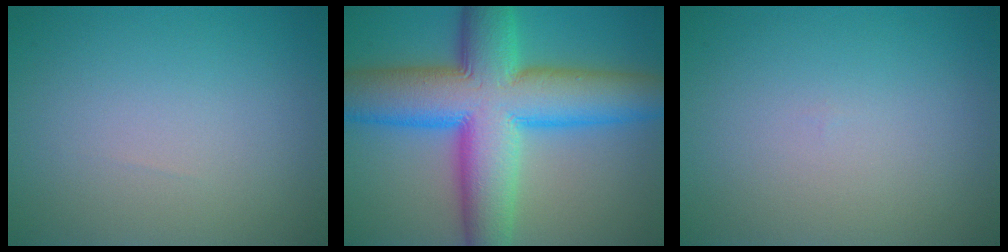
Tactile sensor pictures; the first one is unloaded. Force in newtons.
{"total": 14.2, "press": 14.2, "slide": 0.2}
{"total": 0.0}